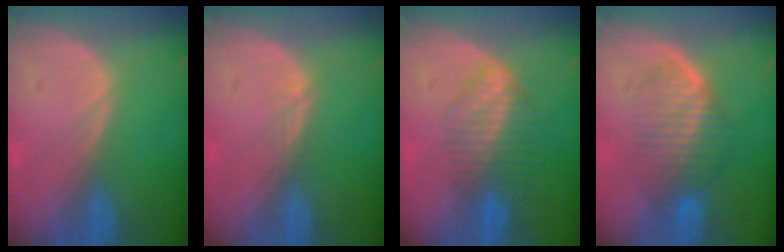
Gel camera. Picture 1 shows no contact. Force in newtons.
{"total": 1.0, "press": 0.7, "slide": 0.7}
{"total": 6.7, "press": 5.7, "slide": 3.5}
{"total": 6.6, "press": 6.4, "slide": 1.8}